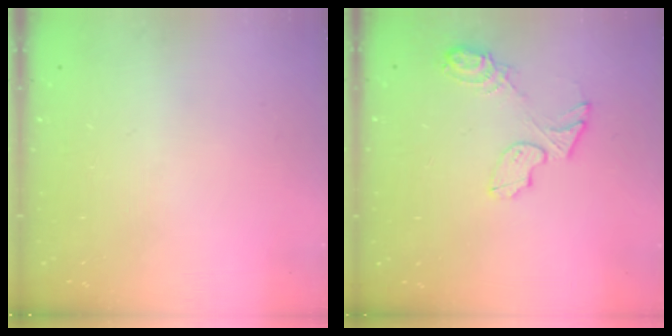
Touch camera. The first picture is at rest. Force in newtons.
{"total": 8.7, "press": 8.6, "slide": 0.8}